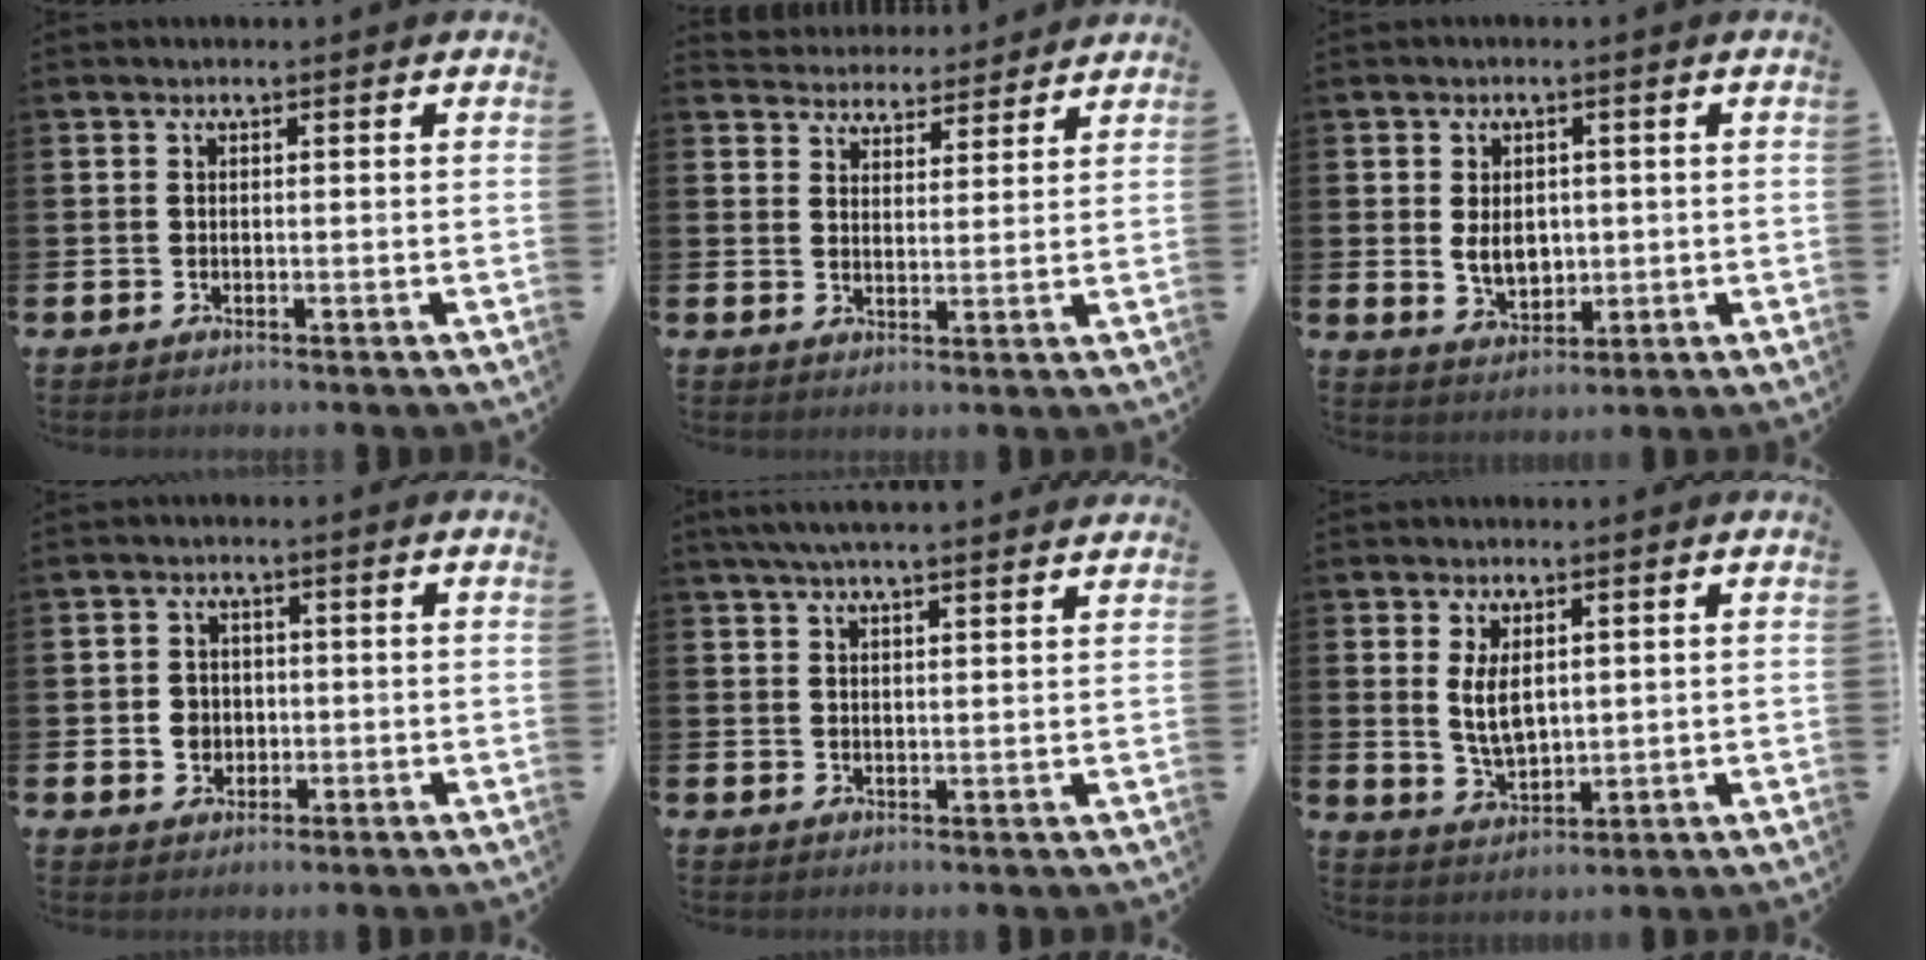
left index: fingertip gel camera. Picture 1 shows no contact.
{"total": 4.4, "force": [4.3, 0.9, -0.6], "torque": [0.001, -0.033, 0.076]}
{"total": 4.1, "force": [0.5, 2.9, 2.9], "torque": [-0.036, 0.001, 0.002]}
{"total": 2.8, "force": [0.0, 2.7, 0.7], "torque": [-0.008, 0.002, -0.008]}
{"total": 4.7, "force": [4.4, -0.1, 1.7], "torque": [-0.043, -0.012, 0.079]}
{"total": 4.4, "force": [1.8, 2.1, 3.5], "torque": [-0.054, -0.003, 0.029]}